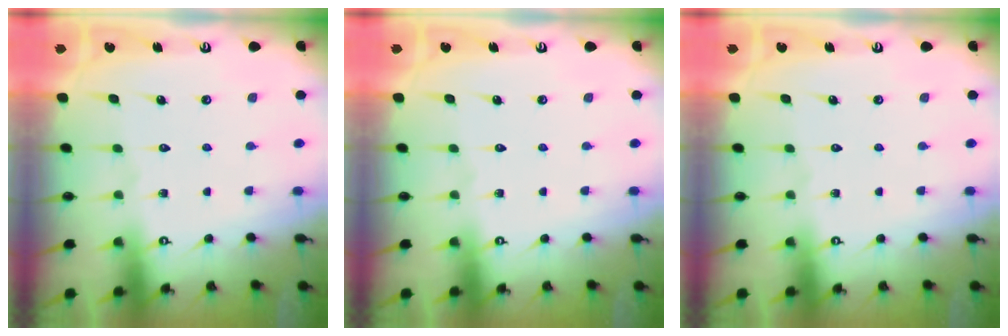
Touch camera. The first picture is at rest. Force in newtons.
{"total": 0.0}
{"total": 0.0}